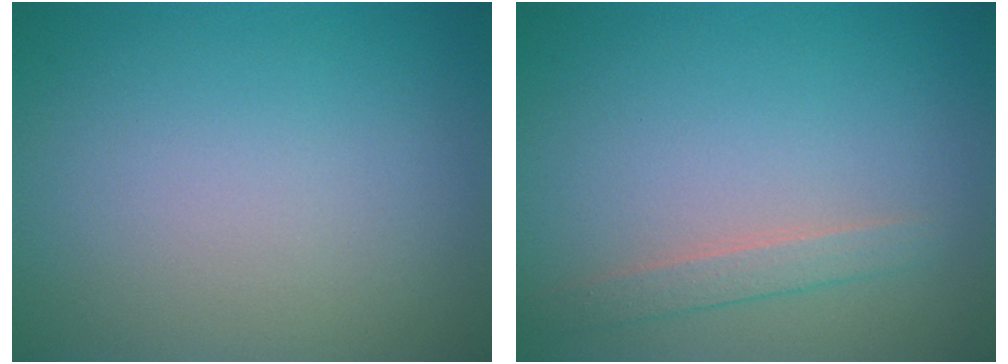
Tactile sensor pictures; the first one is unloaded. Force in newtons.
{"total": 1.6, "press": 1.6, "slide": 0.2}